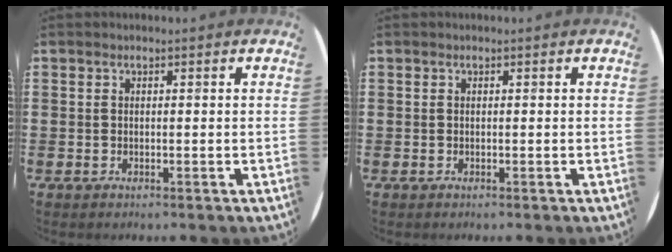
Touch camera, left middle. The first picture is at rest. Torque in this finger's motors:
{"motor_torque": [-0.01, 0.00, 0.00, 0.00]}